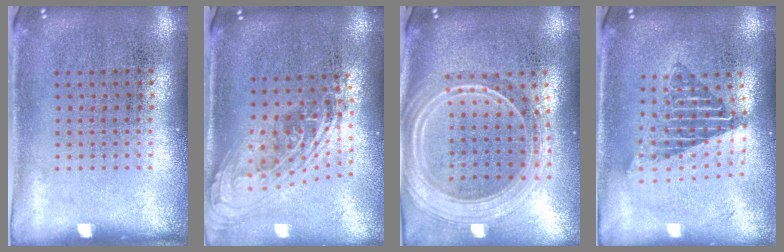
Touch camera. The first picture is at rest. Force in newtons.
{"total": 2.2, "press": 1.7, "slide": 1.5}
{"total": 2.6, "press": 2.2, "slide": 1.4}
{"total": 1.8, "press": 1.4, "slide": 1.0}